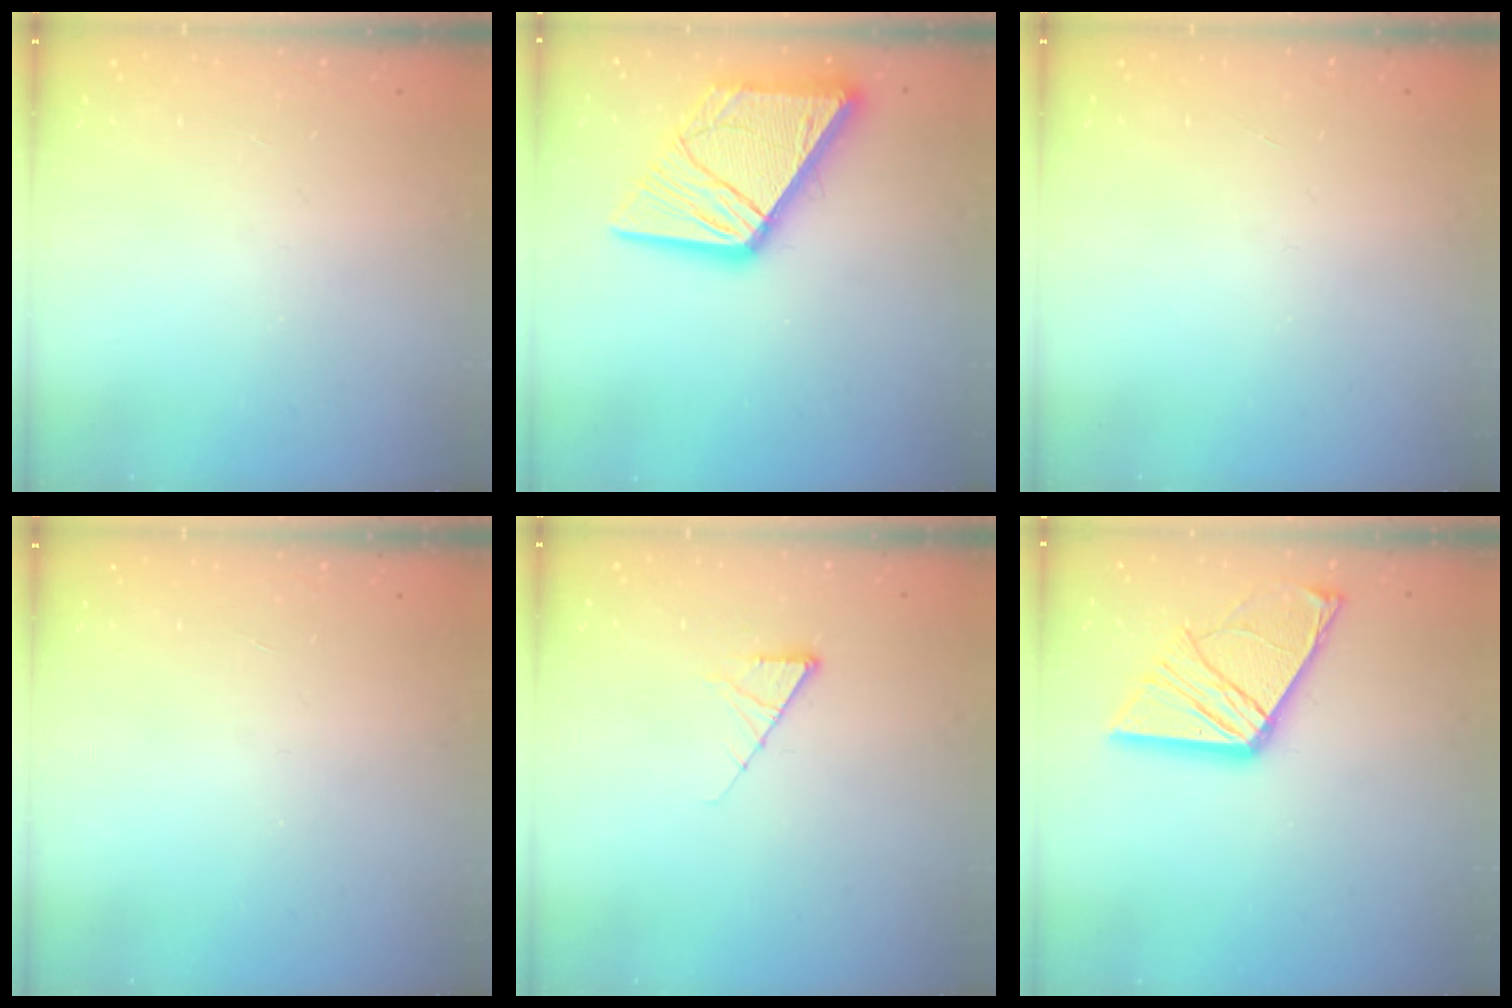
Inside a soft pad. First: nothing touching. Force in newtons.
{"total": 19.4, "press": 19.2, "slide": 2.2}
{"total": 0.0}
{"total": 0.0}
{"total": 5.0, "press": 5.0, "slide": 0.7}
{"total": 16.2, "press": 16.1, "slide": 1.4}